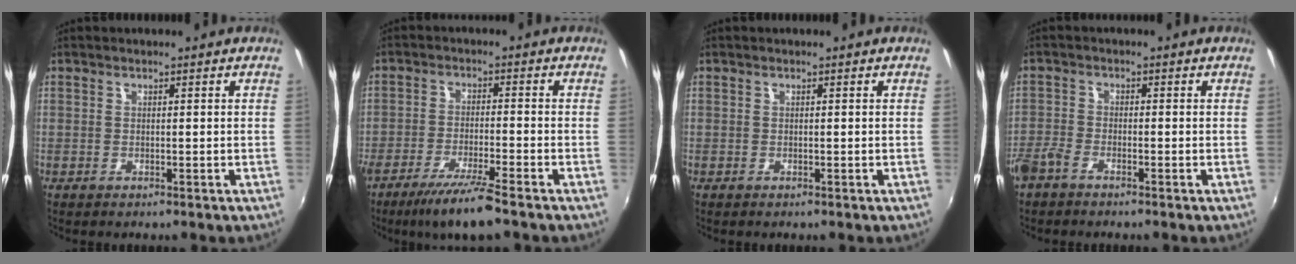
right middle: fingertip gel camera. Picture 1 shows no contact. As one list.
[{"total": 8.4, "force": [-6.3, 0.1, 5.6], "torque": [-0.120, -0.013, -0.108]}, {"total": 0.0}, {"total": 4.0, "force": [-3.1, 1.3, 2.0], "torque": [-0.058, -0.005, -0.069]}]